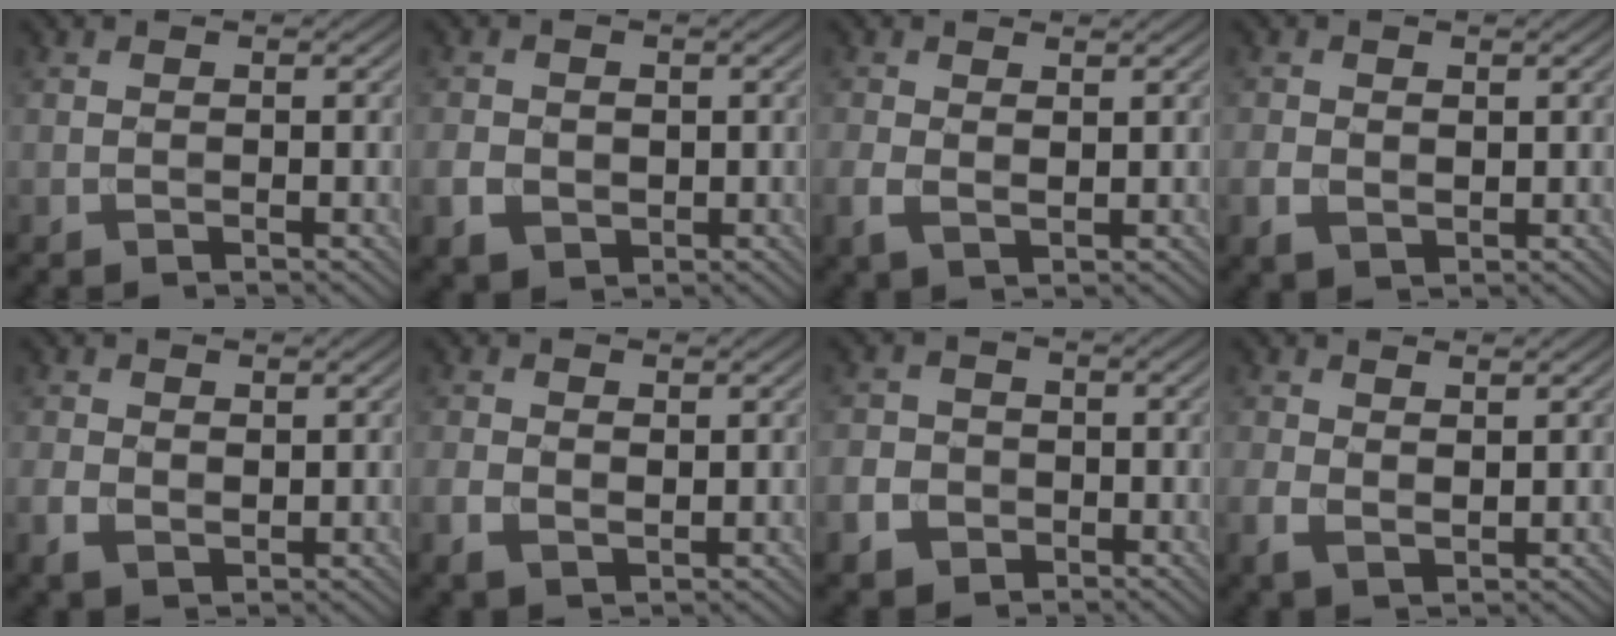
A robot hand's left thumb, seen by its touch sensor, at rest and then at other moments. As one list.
[{"total": 3.4, "force": [-0.6, 2.9, 1.7], "torque": [-0.041, -0.007, -0.011]}, {"total": 2.5, "force": [0.5, 1.2, 2.1], "torque": [-0.051, -0.003, 0.012]}, {"total": 2.6, "force": [-0.1, 2.0, 1.6], "torque": [-0.037, -0.007, 0.001]}, {"total": 2.6, "force": [0.3, 1.9, 1.8], "torque": [-0.040, -0.006, 0.010]}, {"total": 2.6, "force": [0.1, 1.7, 1.9], "torque": [-0.041, -0.007, 0.007]}, {"total": 4.6, "force": [-1.9, 3.9, 1.4], "torque": [-0.028, -0.008, -0.050]}, {"total": 2.8, "force": [0.9, 1.3, 2.3], "torque": [-0.054, -0.003, 0.020]}]